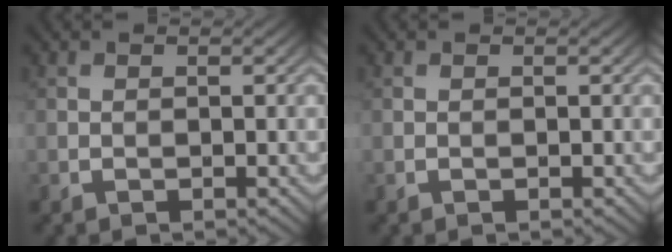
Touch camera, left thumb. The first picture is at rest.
{"total": 0.0}